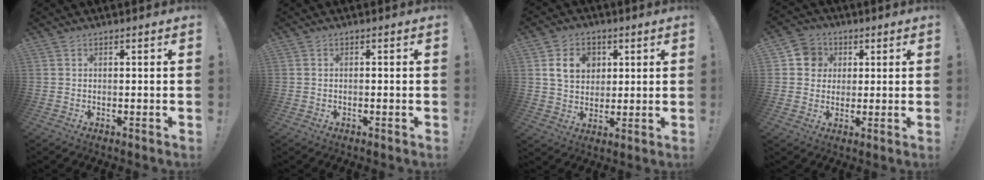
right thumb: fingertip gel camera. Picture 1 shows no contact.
{"total": 0.8, "force": [-0.6, 0.1, 0.6], "torque": [-0.012, 0.001, -0.010]}
{"total": 10.6, "force": [3.6, 8.7, 4.9], "torque": [-0.073, -0.004, 0.072]}
{"total": 8.0, "force": [1.7, 7.6, 1.9], "torque": [-0.027, 0.000, 0.037]}